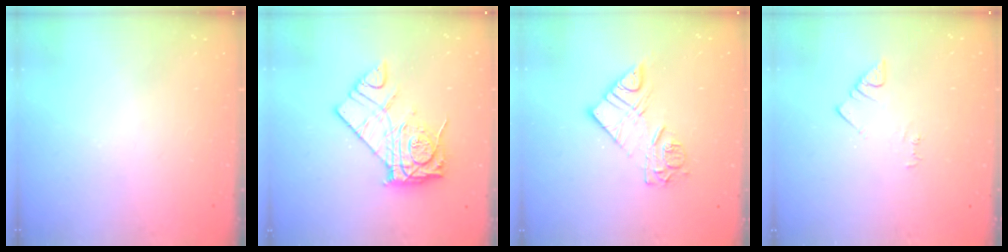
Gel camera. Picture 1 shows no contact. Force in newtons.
{"total": 13.2, "press": 13.1, "slide": 1.3}
{"total": 10.5, "press": 10.5, "slide": 0.8}
{"total": 2.9, "press": 2.9, "slide": 0.5}